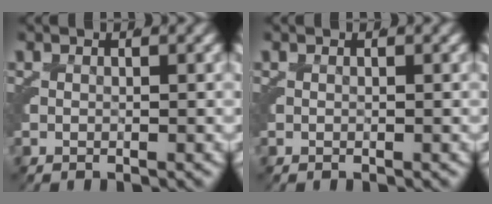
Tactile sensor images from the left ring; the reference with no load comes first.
{"total": 0.0}